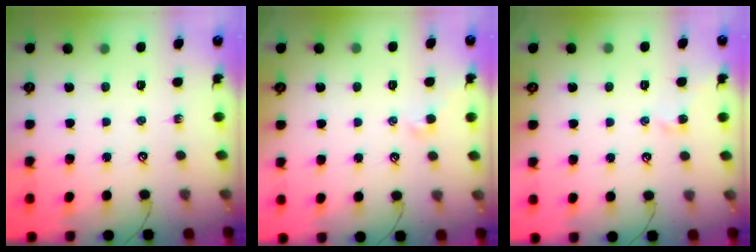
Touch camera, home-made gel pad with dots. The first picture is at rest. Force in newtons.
{"total": 0.8, "press": 0.7, "slide": 0.4}
{"total": 1.3, "press": 1.3, "slide": 0.3}